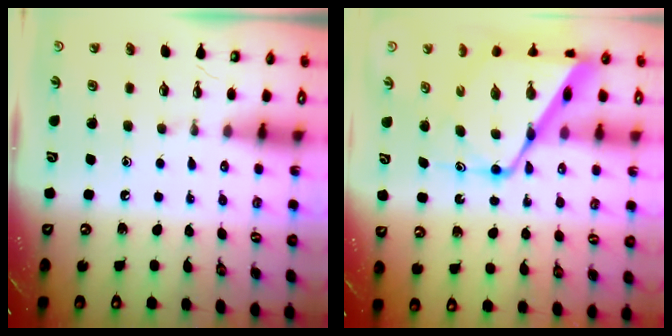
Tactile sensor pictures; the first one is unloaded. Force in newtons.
{"total": 16.5, "press": 16.4, "slide": 1.4}